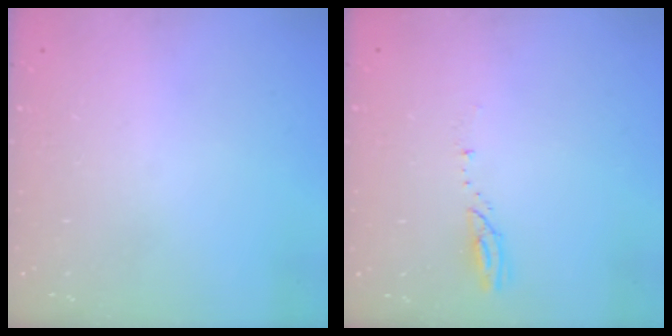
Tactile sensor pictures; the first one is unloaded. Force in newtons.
{"total": 3.4, "press": 3.4, "slide": 0.3}